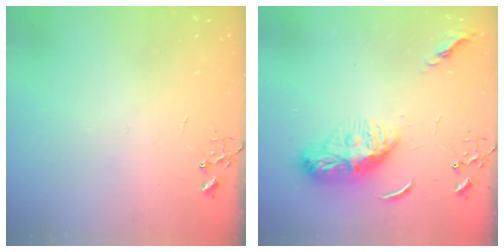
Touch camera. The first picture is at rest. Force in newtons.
{"total": 11.6, "press": 11.6, "slide": 1.3}